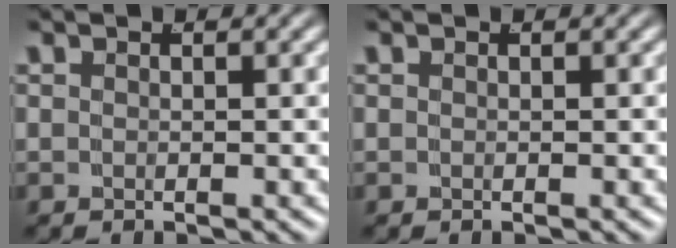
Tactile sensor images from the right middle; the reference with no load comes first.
{"total": 0.0}